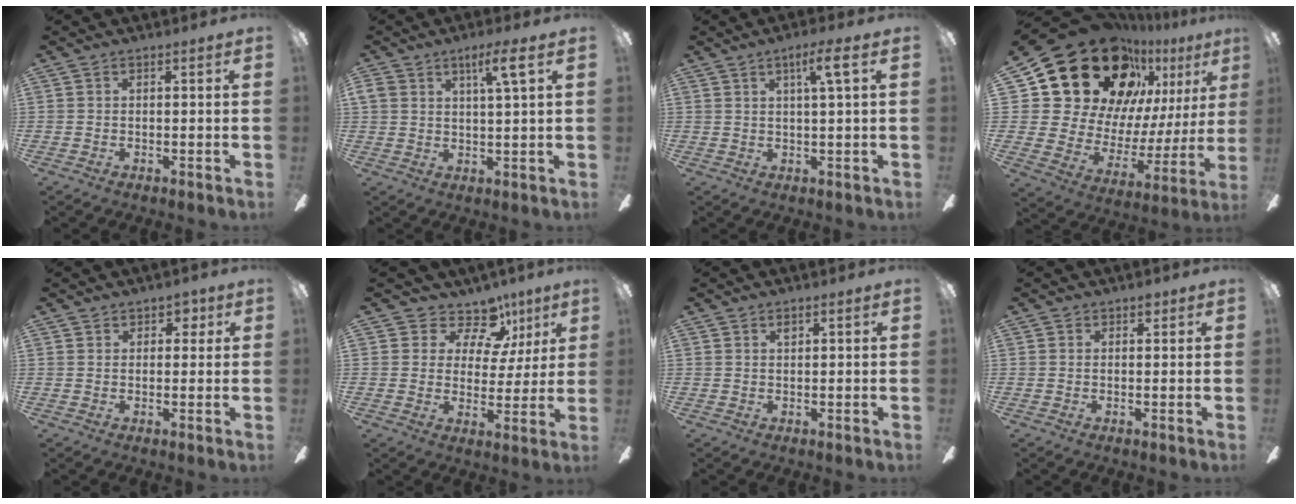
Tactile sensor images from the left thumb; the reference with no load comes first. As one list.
[{"total": 6.0, "force": [3.3, 1.6, 4.7], "torque": [-0.090, -0.003, 0.054]}, {"total": 5.3, "force": [2.5, 0.5, 4.6], "torque": [-0.080, -0.004, 0.035]}, {"total": 28.3, "force": [17.9, 16.4, 14.6], "torque": [-0.251, -0.127, 0.342]}, {"total": 2.8, "force": [1.6, 2.0, 1.0], "torque": [0.001, -0.002, 0.025]}, {"total": 10.8, "force": [7.6, 6.7, 3.7], "torque": [-0.064, -0.049, 0.142]}, {"total": 1.1, "force": [0.8, 0.5, 0.6], "torque": [-0.014, 0.002, 0.015]}, {"total": 1.2, "force": [0.9, 0.8, 0.3], "torque": [0.001, 0.001, 0.013]}]